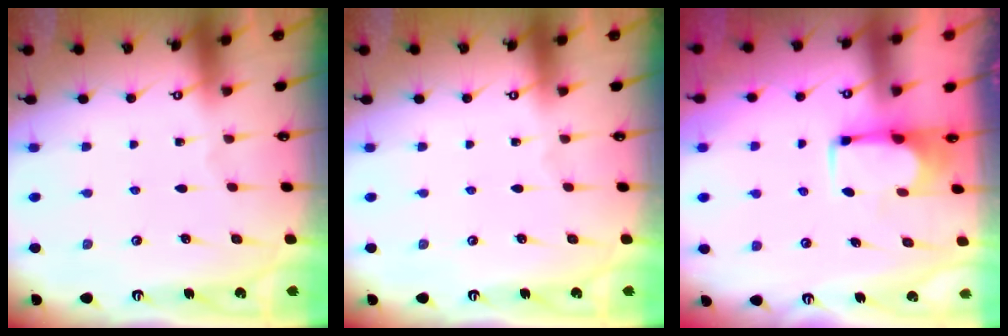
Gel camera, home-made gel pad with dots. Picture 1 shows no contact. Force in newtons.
{"total": 0.0}
{"total": 1.8, "press": 1.6, "slide": 0.8}